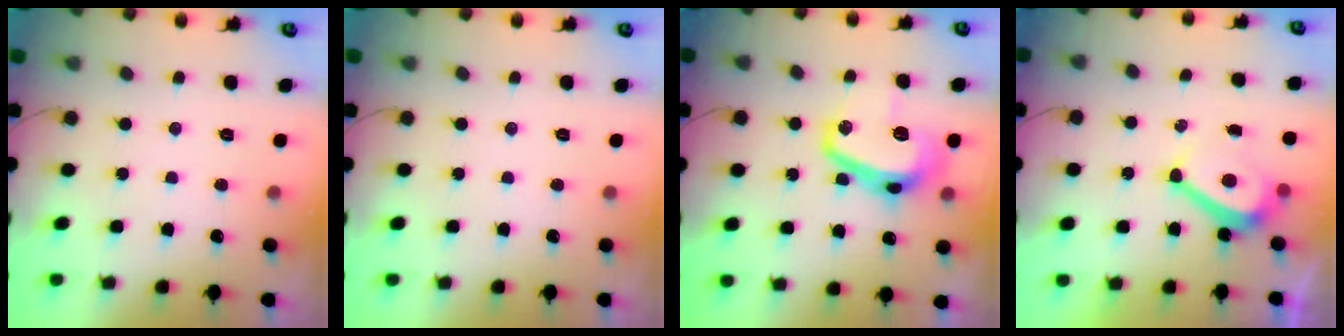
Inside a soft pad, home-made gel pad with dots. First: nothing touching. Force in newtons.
{"total": 0.0}
{"total": 16.0, "press": 16.0, "slide": 0.4}
{"total": 8.2, "press": 7.6, "slide": 3.2}